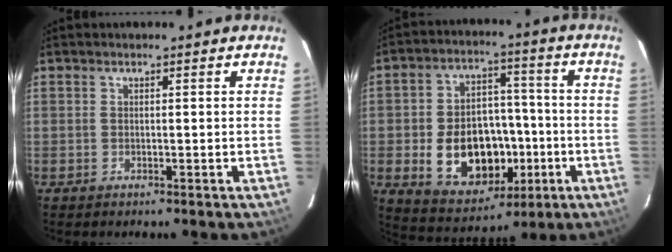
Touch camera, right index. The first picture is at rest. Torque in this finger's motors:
{"motor_torque": [1.24, -0.90, 0.76, 0.13]}